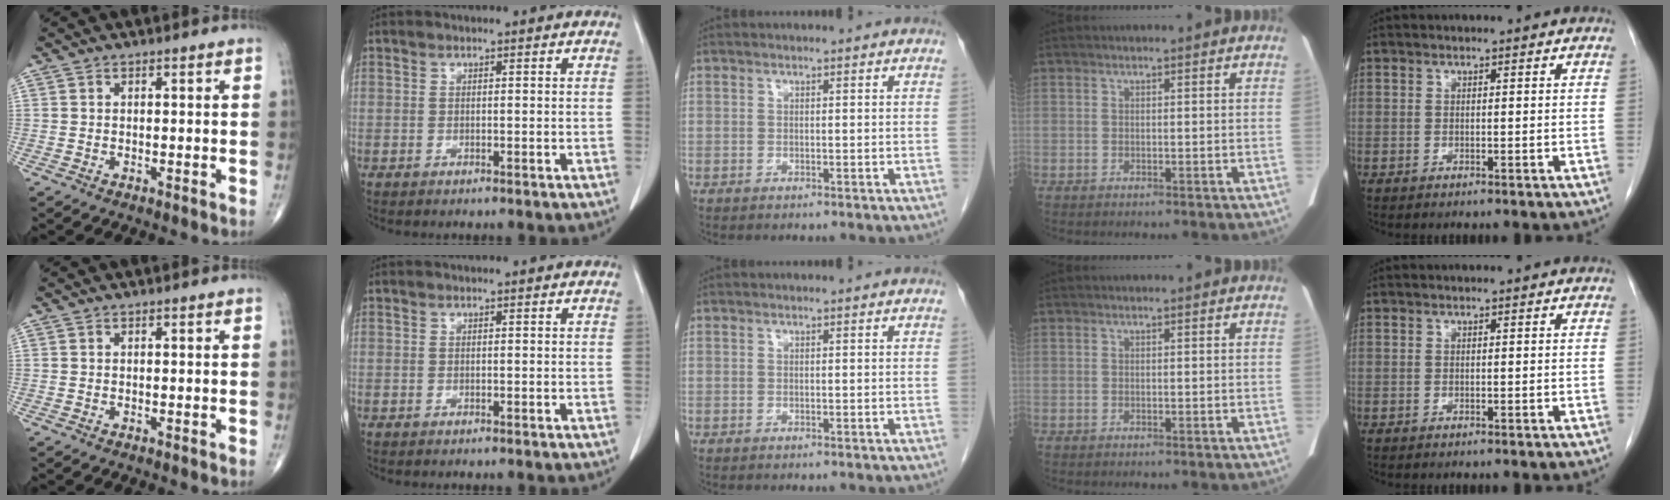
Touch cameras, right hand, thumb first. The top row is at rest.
{}